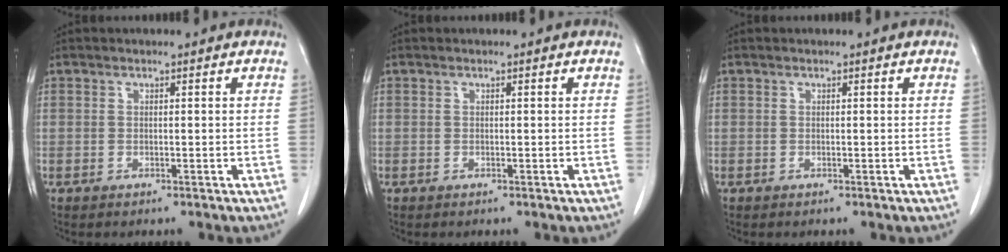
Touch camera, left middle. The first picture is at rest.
{"total": 0.0}
{"total": 0.0}